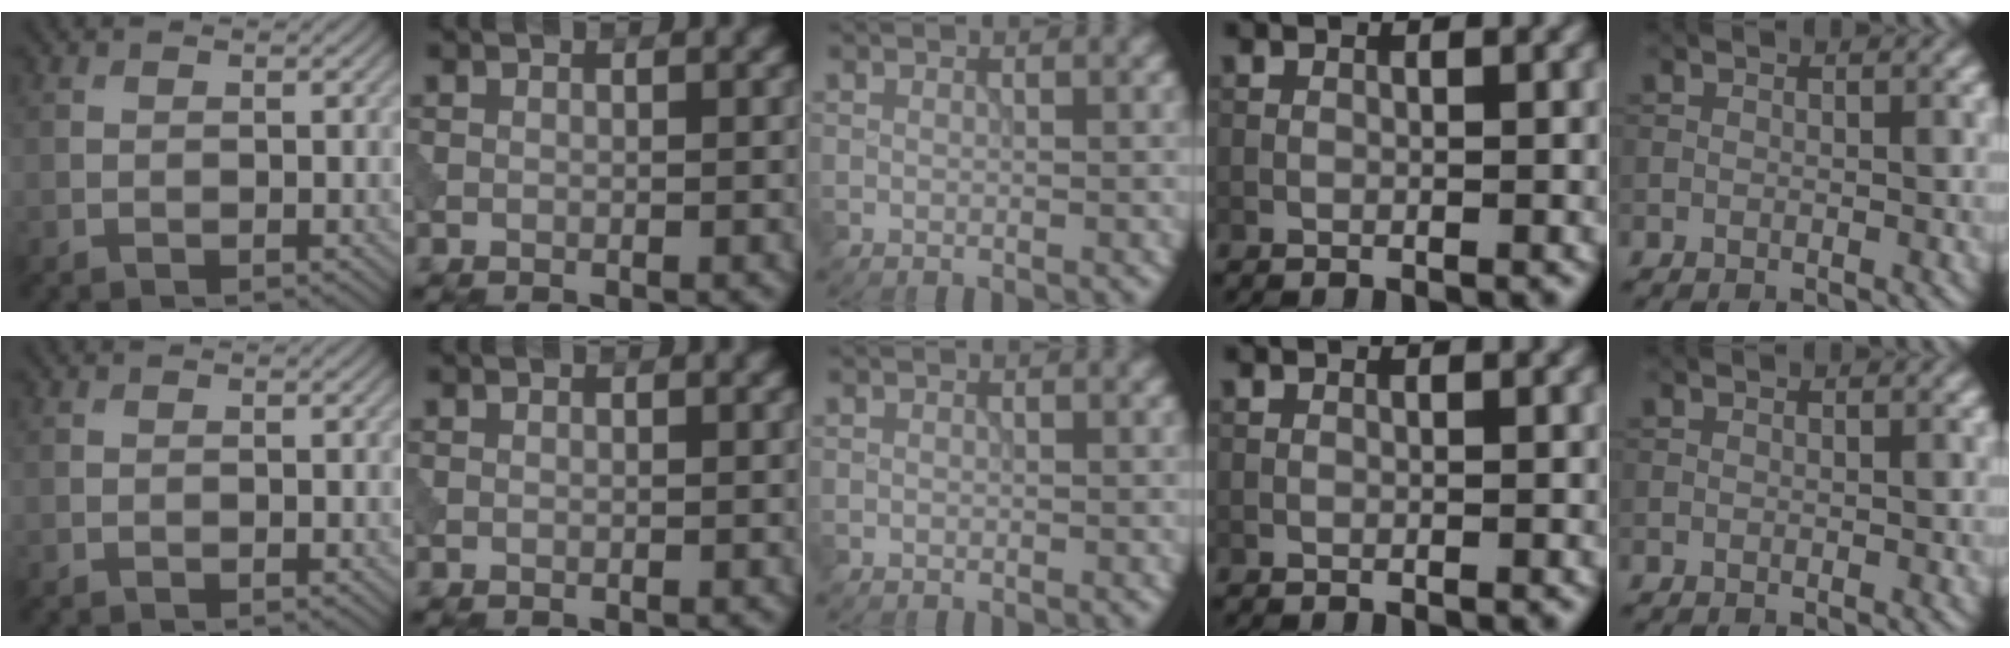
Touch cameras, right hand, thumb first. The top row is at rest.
{}